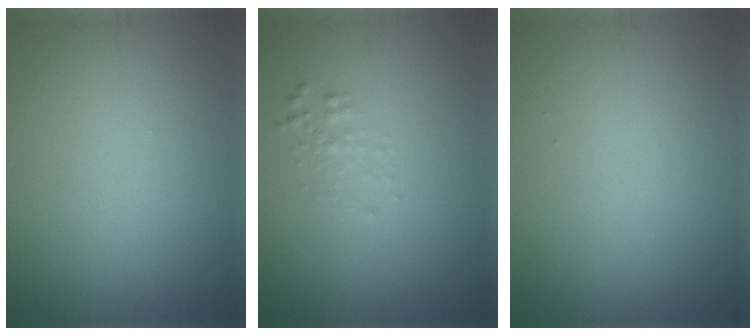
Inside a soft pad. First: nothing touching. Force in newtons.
{"total": 0.9, "press": 0.9, "slide": 0.1}
{"total": 0.0}